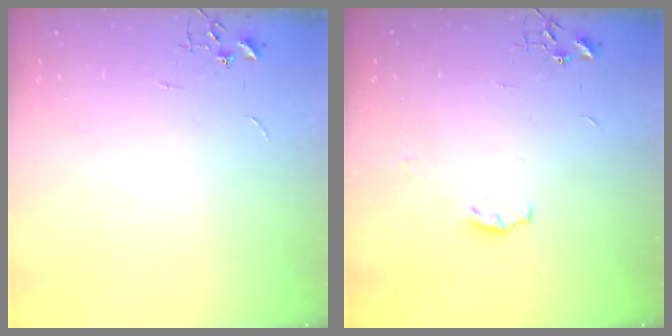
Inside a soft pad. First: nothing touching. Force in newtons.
{"total": 4.4, "press": 4.4, "slide": 0.6}